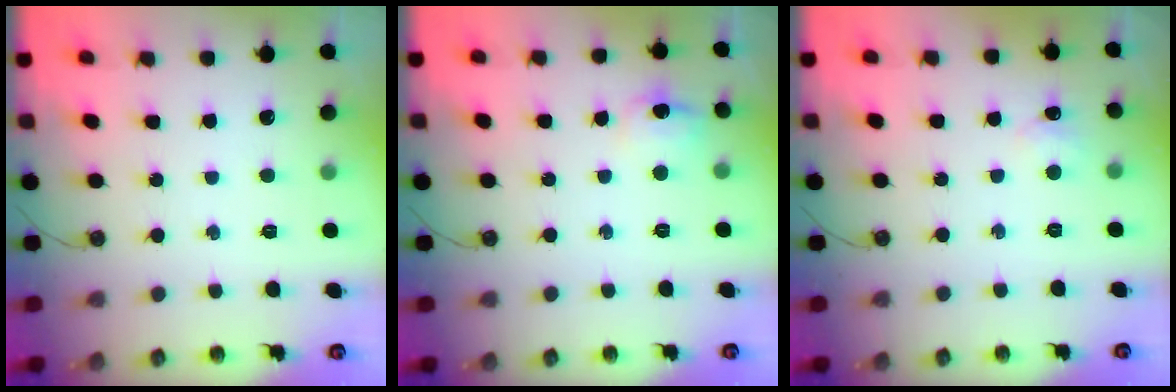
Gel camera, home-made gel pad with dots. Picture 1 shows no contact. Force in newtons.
{"total": 7.6, "press": 7.5, "slide": 0.8}
{"total": 5.0, "press": 5.0, "slide": 0.7}